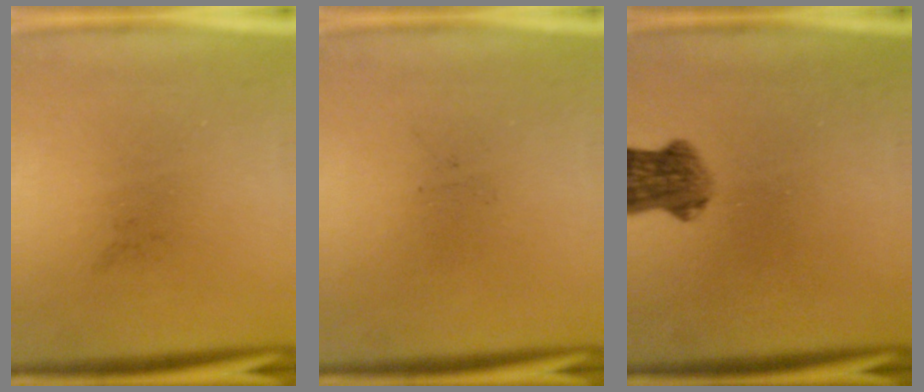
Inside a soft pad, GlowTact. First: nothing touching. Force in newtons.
{"total": 0.0}
{"total": 5.5}